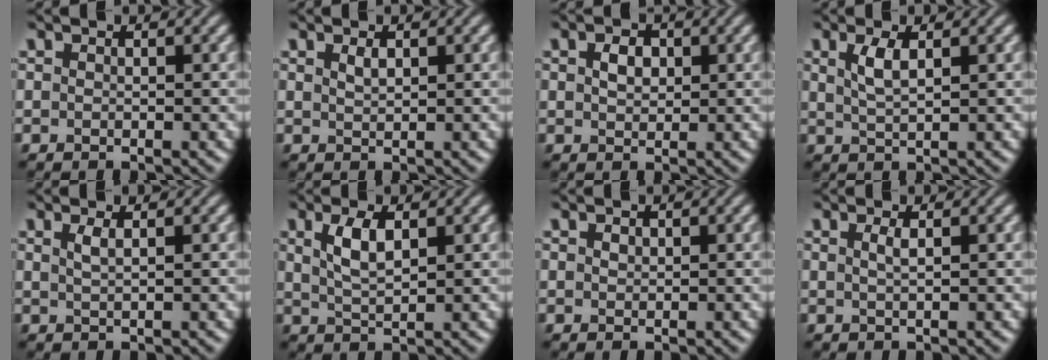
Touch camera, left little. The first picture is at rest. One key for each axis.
{"total": 1.0, "fx": 0.6, "fy": 0.4, "fz": 0.7, "tx": -0.017, "ty": 0.001, "tz": 0.012}
{"total": 2.0, "fx": 0.5, "fy": 1.4, "fz": 1.3, "tx": -0.028, "ty": 0.003, "tz": 0.008}
{"total": 2.3, "fx": 0.9, "fy": 0.7, "fz": 1.9, "tx": -0.041, "ty": 0.001, "tz": 0.020}
{"total": 1.3, "fx": 0.6, "fy": 0.4, "fz": 1.1, "tx": -0.019, "ty": 0.003, "tz": 0.009}
{"total": 3.1, "fx": 1.2, "fy": 1.2, "fz": 2.6, "tx": -0.057, "ty": 0.002, "tz": 0.027}
{"total": 0.6, "fx": 0.3, "fy": 0.4, "fz": 0.3, "tx": -0.006, "ty": 0.000, "tz": 0.005}
{"total": 1.2, "fx": 0.3, "fy": 0.3, "fz": 1.0, "tx": -0.017, "ty": 0.004, "tz": 0.004}